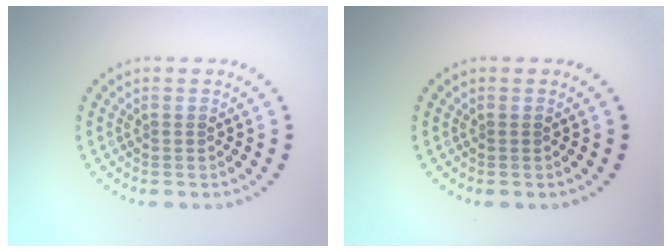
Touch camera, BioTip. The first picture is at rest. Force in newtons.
{"total": 0.0}